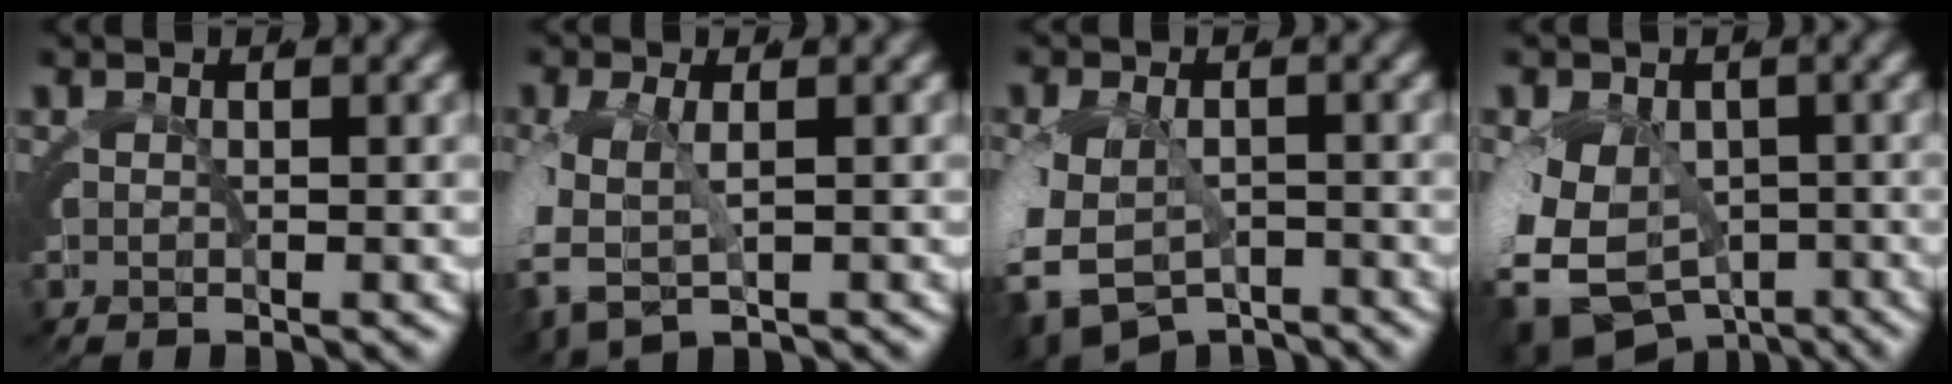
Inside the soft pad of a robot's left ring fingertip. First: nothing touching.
{"total": 4.4, "force": [-1.8, 3.6, 1.8], "torque": [-0.068, -0.029, -0.020]}
{"total": 8.9, "force": [-5.7, 6.2, 2.7], "torque": [-0.095, -0.054, -0.078]}
{"total": 11.4, "force": [-5.5, 8.7, 4.8], "torque": [-0.132, -0.068, -0.070]}